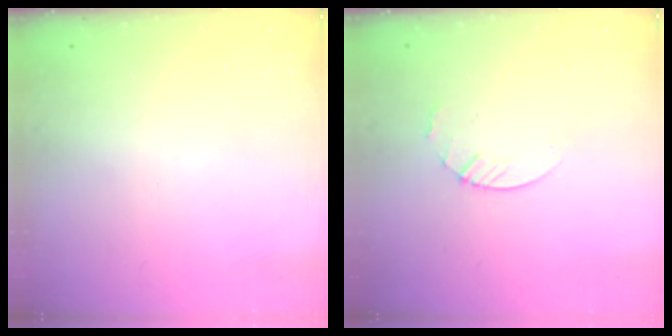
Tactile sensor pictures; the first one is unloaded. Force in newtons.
{"total": 3.0, "press": 2.9, "slide": 0.3}